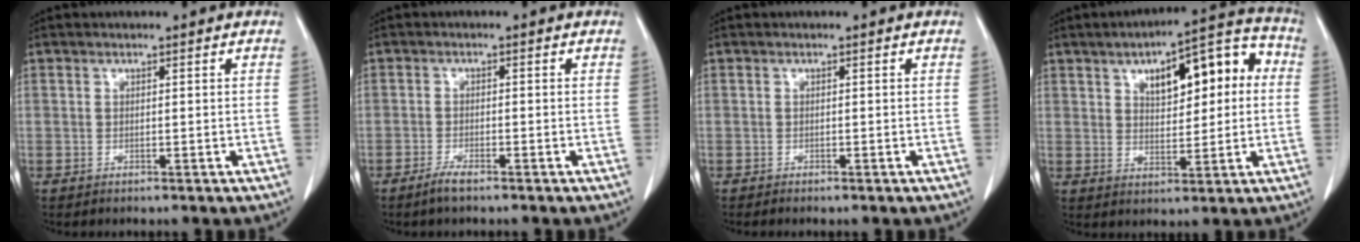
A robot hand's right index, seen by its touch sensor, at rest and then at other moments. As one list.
[{"total": 2.5, "force": [-1.9, 0.2, 1.5], "torque": [-0.036, -0.003, -0.039]}, {"total": 0.5, "force": [-0.5, 0.2, 0.2], "torque": [-0.006, -0.001, -0.008]}, {"total": 13.2, "force": [3.3, 5.3, 11.6], "torque": [-0.153, 0.042, 0.051]}]